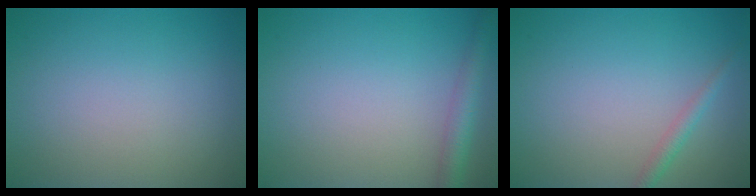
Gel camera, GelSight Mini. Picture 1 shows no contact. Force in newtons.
{"total": 2.7, "press": 2.7, "slide": 0.2}
{"total": 1.3, "press": 1.3, "slide": 0.1}